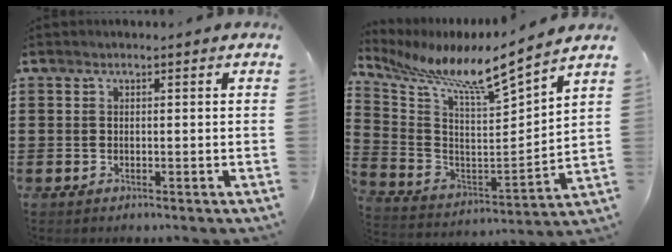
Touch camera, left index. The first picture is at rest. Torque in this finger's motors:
{"motor_torque": [2.14, 0.00, 0.16, 0.11]}